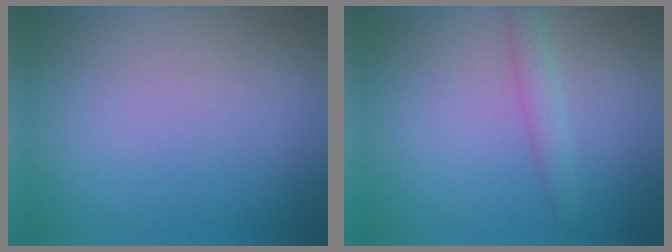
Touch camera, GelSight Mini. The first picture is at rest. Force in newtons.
{"total": 1.5, "press": 1.5, "slide": 0.1}